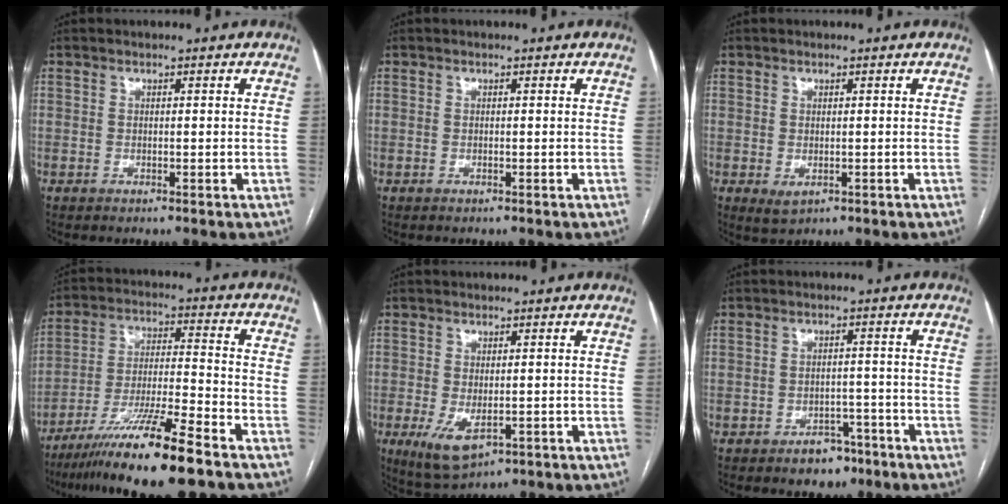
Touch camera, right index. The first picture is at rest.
{"total": 0.0}
{"total": 2.0, "force": [-0.6, 1.2, 1.5], "torque": [-0.025, -0.005, 0.001]}
{"total": 15.1, "force": [-10.6, -0.2, 10.7], "torque": [-0.206, -0.032, -0.190]}
{"total": 6.1, "force": [-2.1, 2.8, 5.0], "torque": [-0.092, -0.015, -0.022]}
{"total": 4.8, "force": [-3.3, 2.9, 1.9], "torque": [-0.020, 0.008, -0.042]}